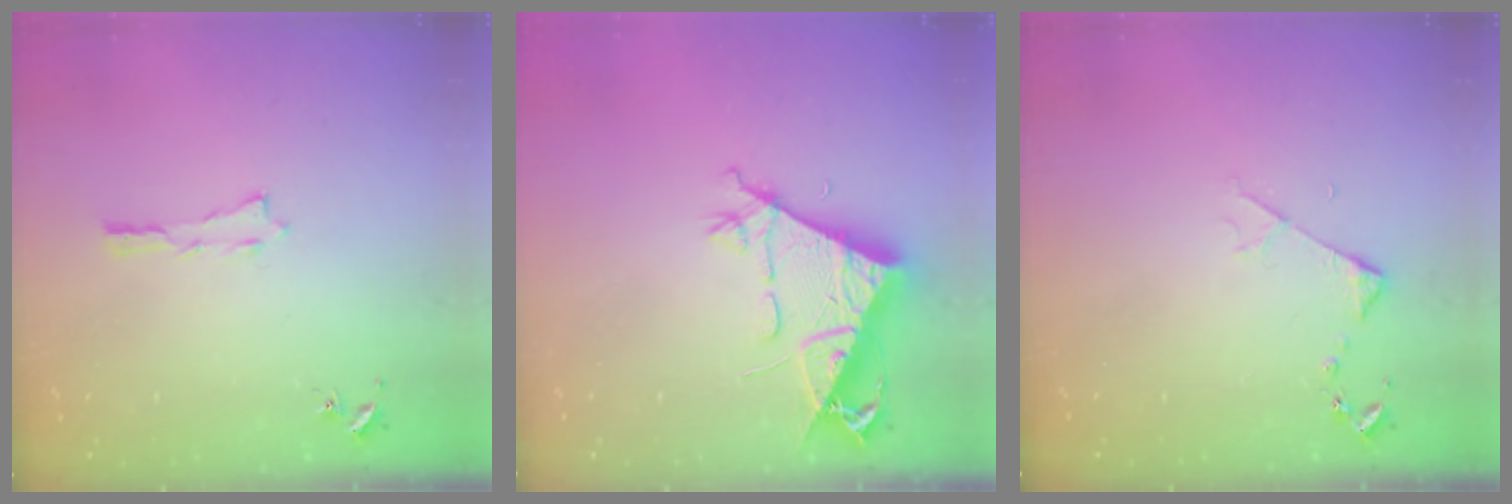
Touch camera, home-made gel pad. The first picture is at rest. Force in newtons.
{"total": 8.6, "press": 8.5, "slide": 1.2}
{"total": 3.2, "press": 3.2, "slide": 0.4}